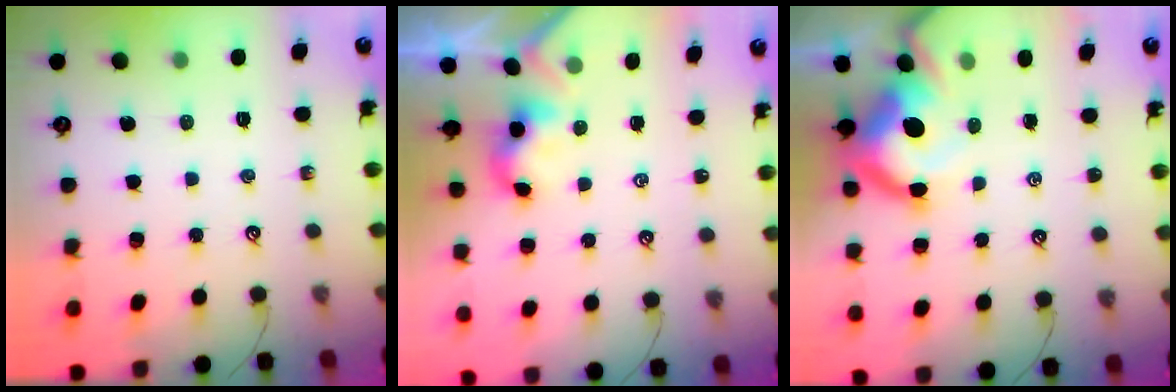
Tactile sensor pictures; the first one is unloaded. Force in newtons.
{"total": 2.1, "press": 2.1, "slide": 0.2}
{"total": 13.7, "press": 13.6, "slide": 1.9}